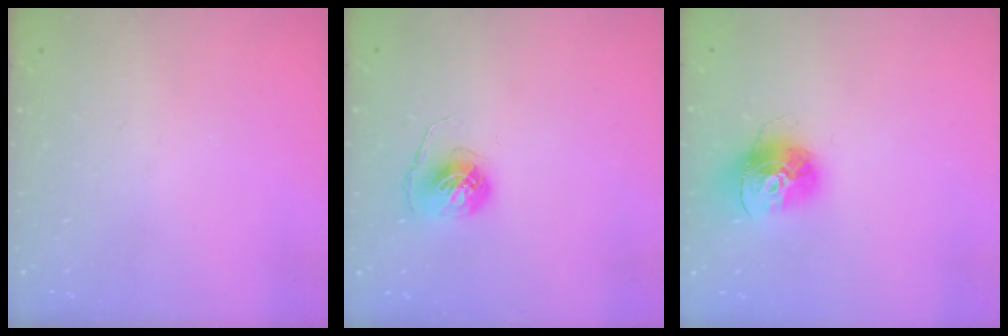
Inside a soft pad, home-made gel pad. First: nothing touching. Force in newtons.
{"total": 6.0, "press": 6.0, "slide": 0.3}
{"total": 14.6, "press": 14.6, "slide": 1.5}